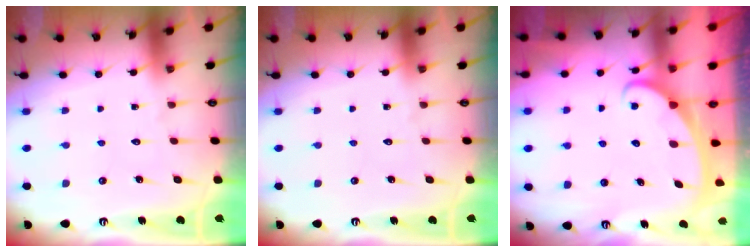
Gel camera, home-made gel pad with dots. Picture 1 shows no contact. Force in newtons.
{"total": 0.0}
{"total": 2.4, "press": 2.4, "slide": 0.4}